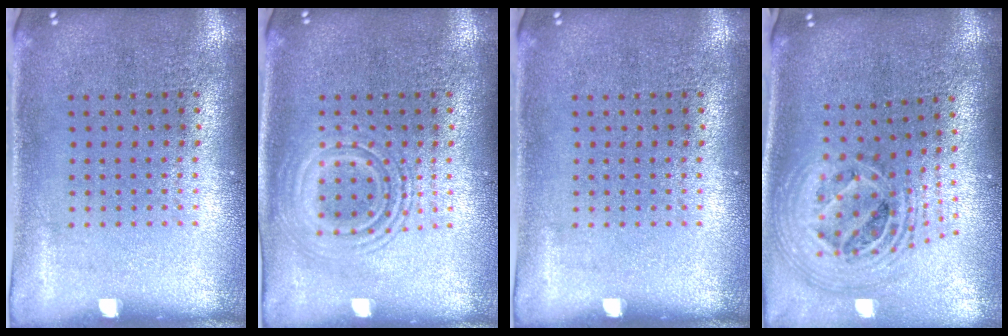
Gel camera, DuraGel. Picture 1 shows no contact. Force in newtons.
{"total": 2.6, "press": 2.6, "slide": 0.4}
{"total": 0.0}
{"total": 2.5, "press": 1.8, "slide": 1.7}